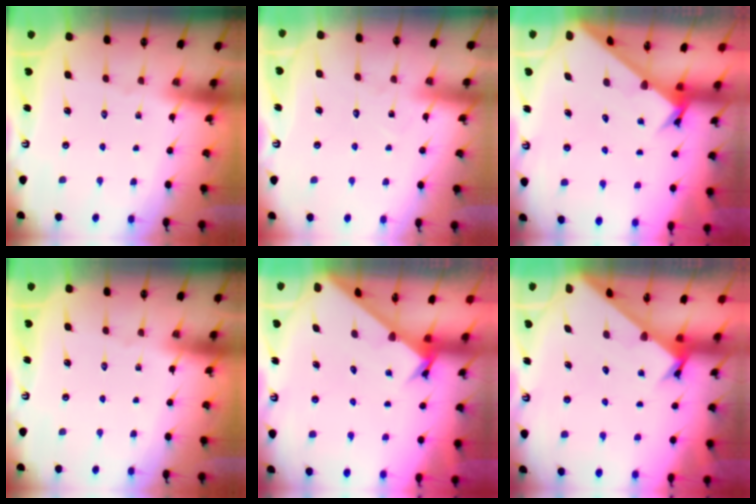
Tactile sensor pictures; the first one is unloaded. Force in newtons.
{"total": 7.2, "press": 7.2, "slide": 0.6}
{"total": 2.7, "press": 2.7, "slide": 0.3}
{"total": 0.0}
{"total": 2.4, "press": 2.4, "slide": 0.1}
{"total": 2.3, "press": 2.3, "slide": 0.2}